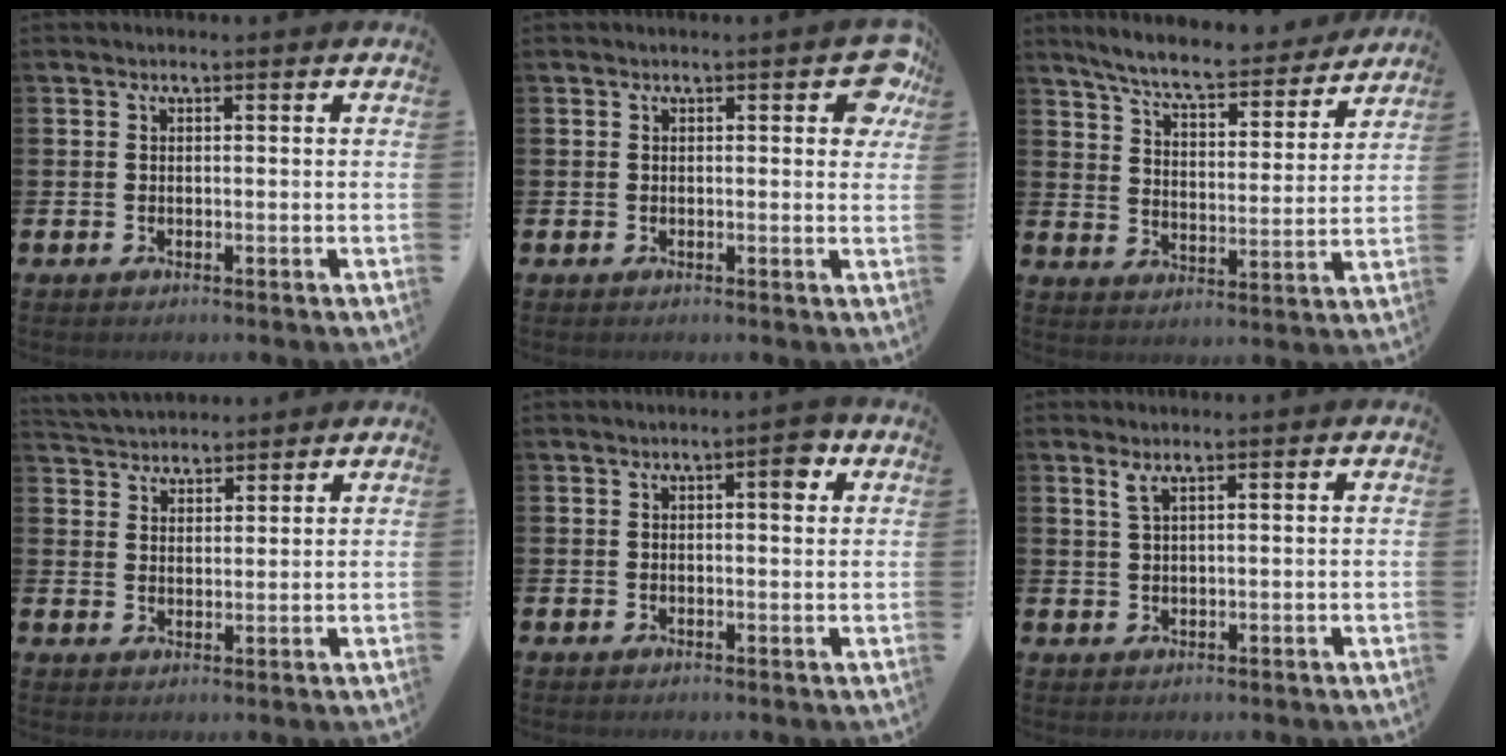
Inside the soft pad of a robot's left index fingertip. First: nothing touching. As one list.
[{"total": 2.6, "force": [1.2, 0.9, 2.2], "torque": [-0.020, -0.001, 0.013]}, {"total": 7.4, "force": [6.8, 0.8, 2.7], "torque": [-0.075, -0.048, 0.115]}, {"total": 3.9, "force": [3.7, 1.0, -0.4], "torque": [-0.014, -0.016, 0.070]}, {"total": 2.9, "force": [1.3, 0.9, 2.4], "torque": [-0.023, 0.000, 0.013]}, {"total": 1.6, "force": [1.2, 0.3, 1.0], "torque": [-0.020, 0.001, 0.020]}]